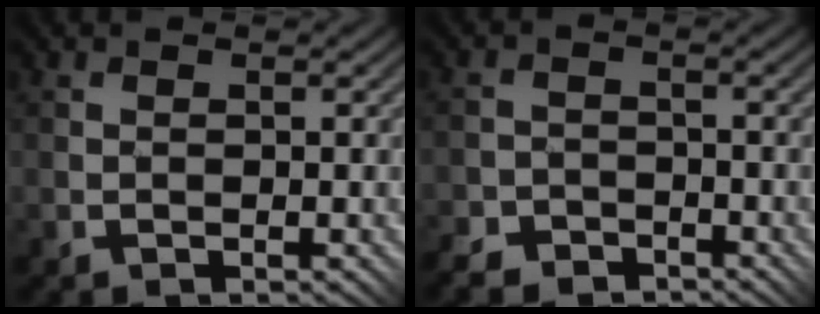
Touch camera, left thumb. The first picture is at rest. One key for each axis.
{"total": 4.8, "fx": -4.2, "fy": 2.1, "fz": 0.7, "tx": -0.004, "ty": 0.004, "tz": -0.074}